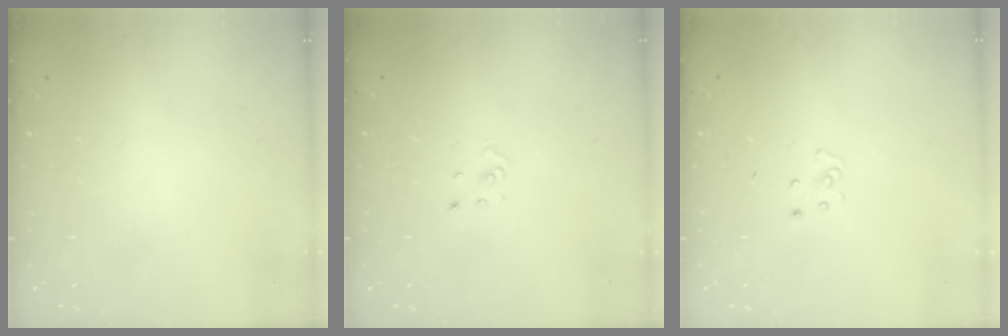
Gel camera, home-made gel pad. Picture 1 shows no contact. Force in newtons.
{"total": 1.1, "press": 1.1, "slide": 0.1}
{"total": 2.7, "press": 2.7, "slide": 0.3}